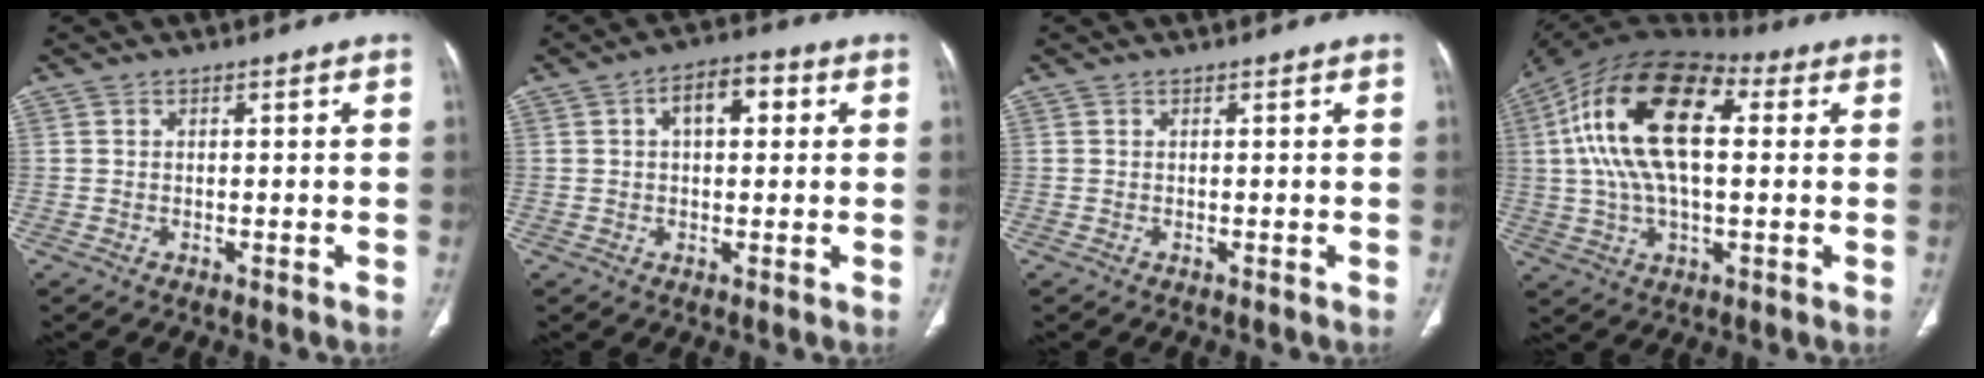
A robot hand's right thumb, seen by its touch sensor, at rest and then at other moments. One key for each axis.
{"total": 7.0, "fx": 1.8, "fy": 3.9, "fz": 5.5, "tx": -0.066, "ty": 0.018, "tz": 0.020}
{"total": 0.0}
{"total": 21.7, "fx": 4.0, "fy": 10.9, "fz": 18.3, "tx": -0.342, "ty": 0.023, "tz": 0.057}